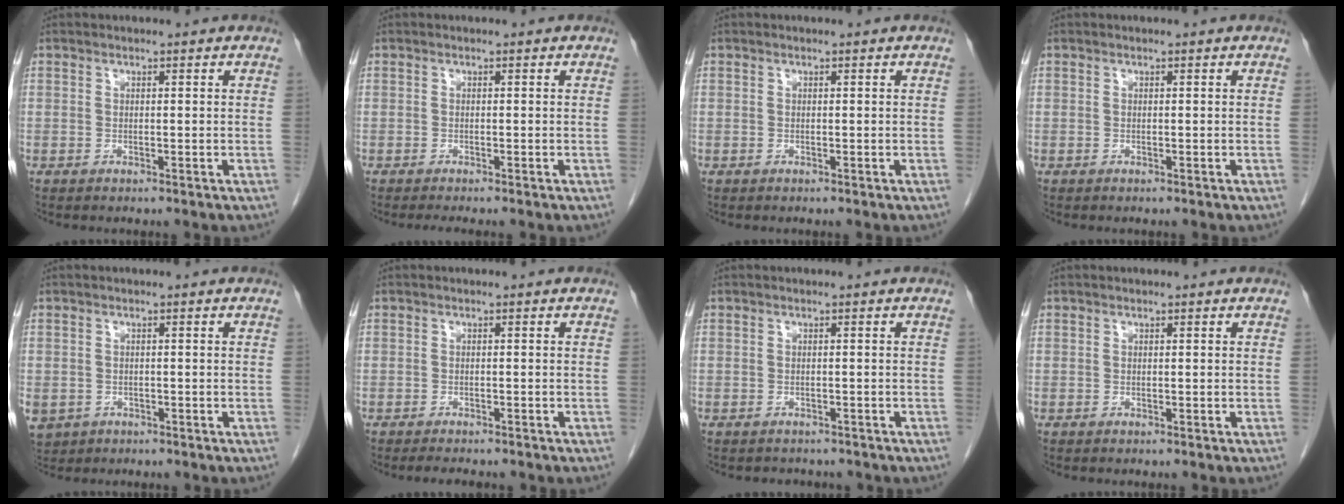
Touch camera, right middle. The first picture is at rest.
{"total": 1.7, "force": [-1.4, -0.2, 0.9], "torque": [-0.013, -0.003, -0.022]}
{"total": 0.0}
{"total": 0.0}
{"total": 6.3, "force": [-2.7, 5.3, 2.0], "torque": [-0.057, -0.004, -0.036]}
{"total": 3.3, "force": [-2.8, 0.7, 1.6], "torque": [-0.024, -0.006, -0.034]}
{"total": 3.8, "force": [-3.3, 1.8, 0.8], "torque": [-0.012, 0.003, -0.036]}
{"total": 0.0}